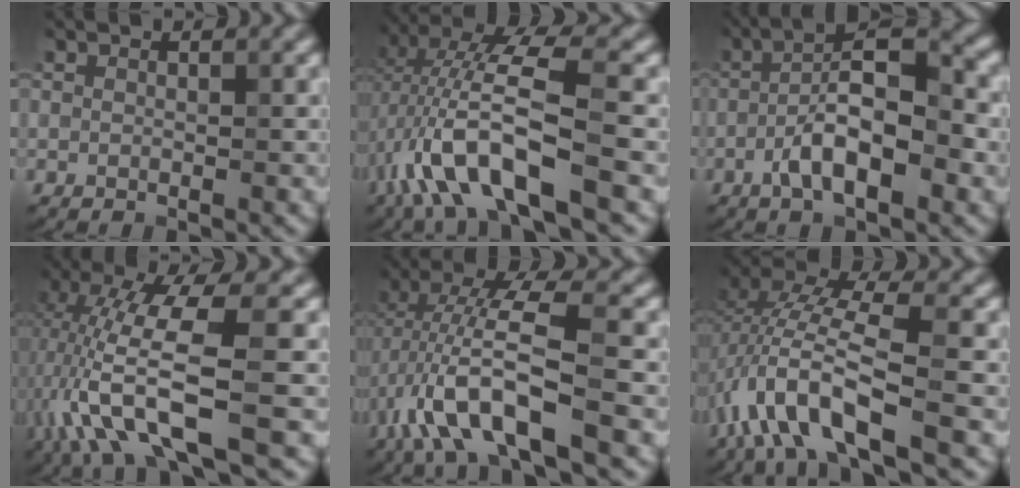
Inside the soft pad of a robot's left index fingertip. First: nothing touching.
{"total": 9.6, "force": [-3.1, 2.7, 8.6], "torque": [-0.177, 0.020, -0.061]}
{"total": 7.4, "force": [-2.4, 2.4, 6.6], "torque": [-0.105, 0.017, -0.047]}
{"total": 9.2, "force": [-2.6, 1.9, 8.6], "torque": [-0.174, 0.009, -0.049]}
{"total": 8.6, "force": [-3.1, 2.3, 7.7], "torque": [-0.161, 0.017, -0.063]}
{"total": 7.9, "force": [-3.7, 2.3, 6.6], "torque": [-0.140, 0.013, -0.079]}